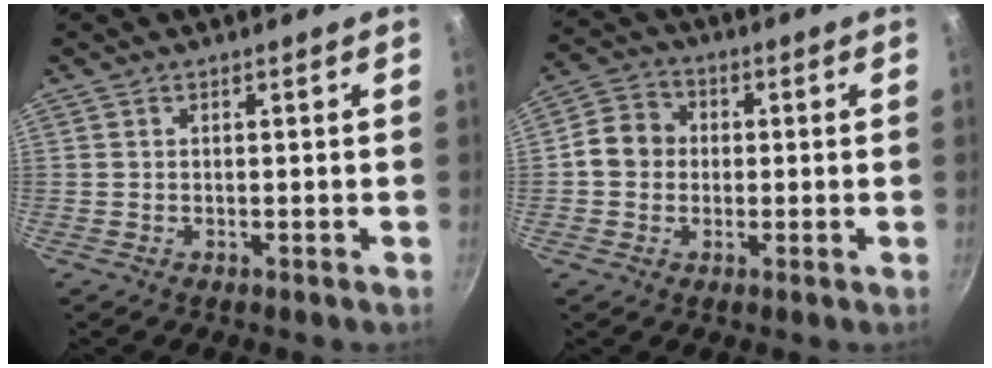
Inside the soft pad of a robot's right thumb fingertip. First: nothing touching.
{"total": 7.1, "force": [0.0, 6.3, 3.3], "torque": [-0.030, 0.014, -0.018]}